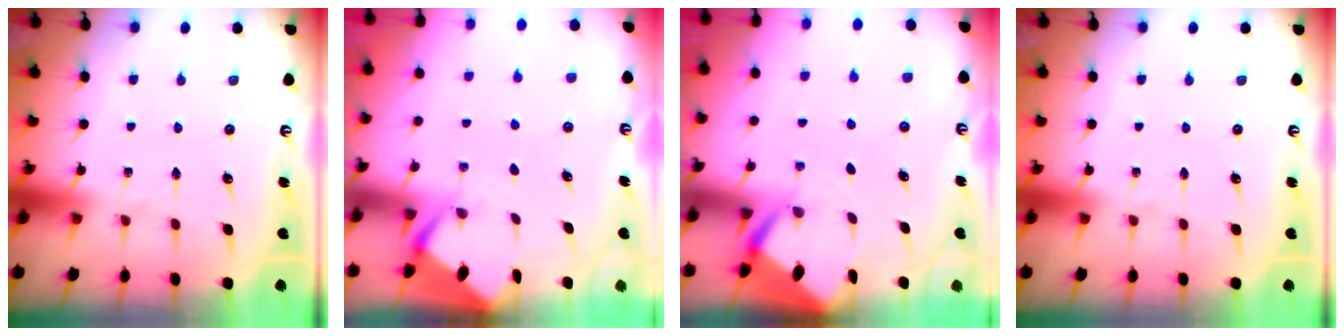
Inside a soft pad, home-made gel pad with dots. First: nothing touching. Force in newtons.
{"total": 2.9, "press": 2.8, "slide": 0.4}
{"total": 2.6, "press": 2.6, "slide": 0.3}
{"total": 0.0}